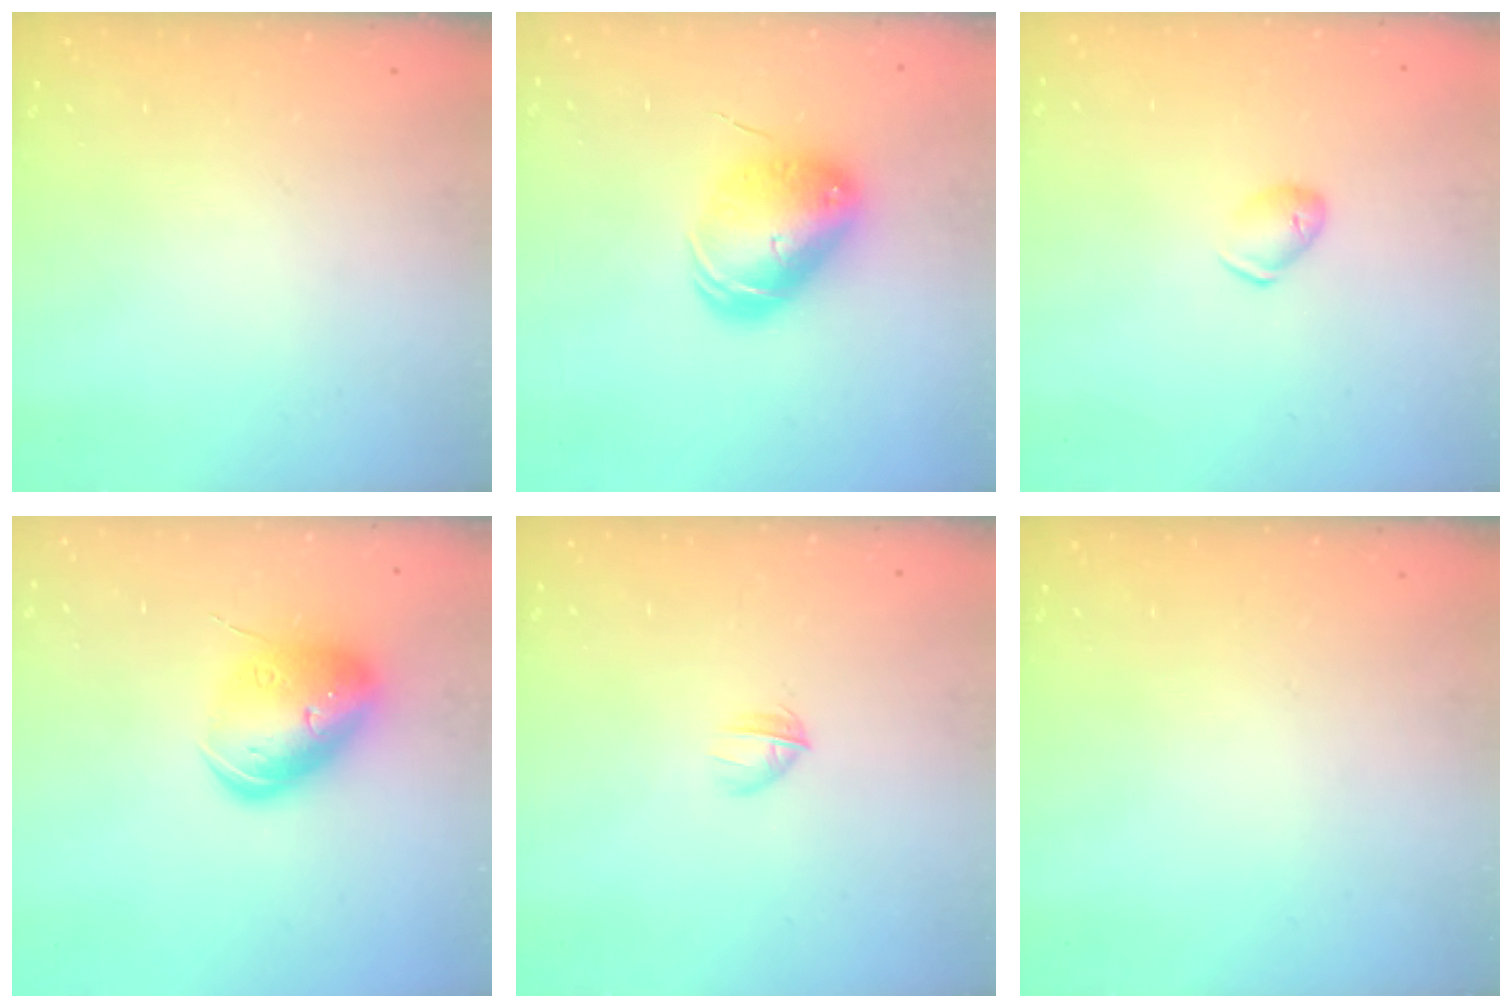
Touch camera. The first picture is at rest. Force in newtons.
{"total": 10.1, "press": 9.9, "slide": 2.0}
{"total": 6.2, "press": 6.2, "slide": 1.1}
{"total": 14.6, "press": 14.4, "slide": 2.4}
{"total": 3.1, "press": 2.9, "slide": 0.8}
{"total": 0.0}